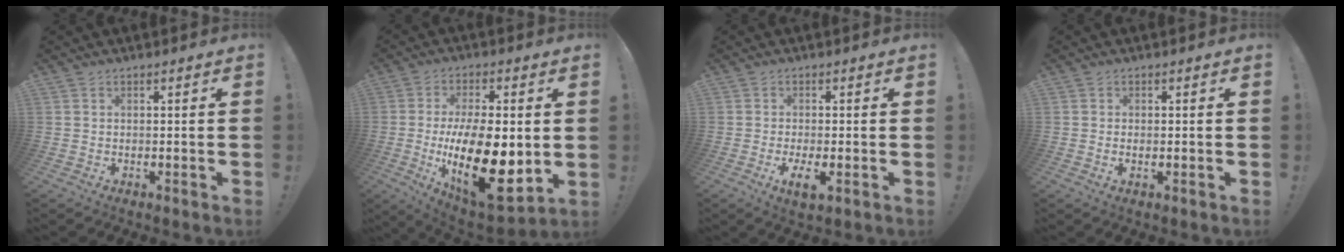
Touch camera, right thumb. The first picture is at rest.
{"total": 24.1, "force": [-2.8, 10.9, 21.3], "torque": [-0.391, -0.010, -0.033]}
{"total": 4.8, "force": [-1.4, 1.2, 4.4], "torque": [-0.070, -0.011, -0.024]}
{"total": 0.7, "force": [-0.1, 0.3, 0.7], "torque": [-0.011, -0.001, -0.001]}